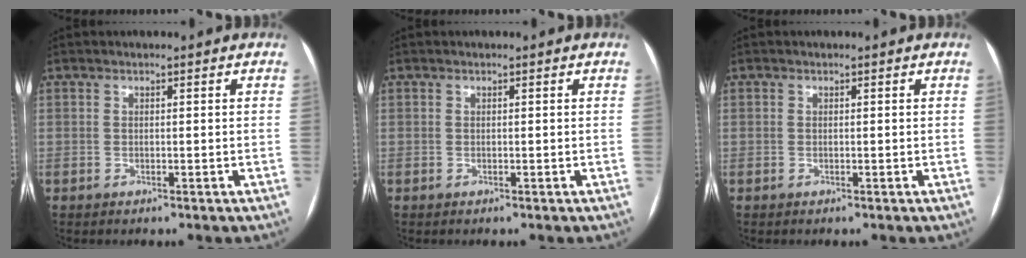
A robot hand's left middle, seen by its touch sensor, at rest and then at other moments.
{"total": 0.0}
{"total": 0.0}